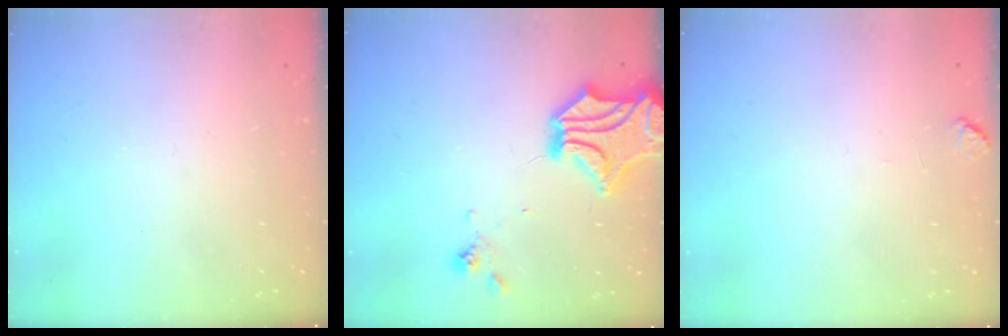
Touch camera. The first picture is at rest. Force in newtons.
{"total": 5.2, "press": 4.6, "slide": 2.5}
{"total": 1.1, "press": 0.9, "slide": 0.5}